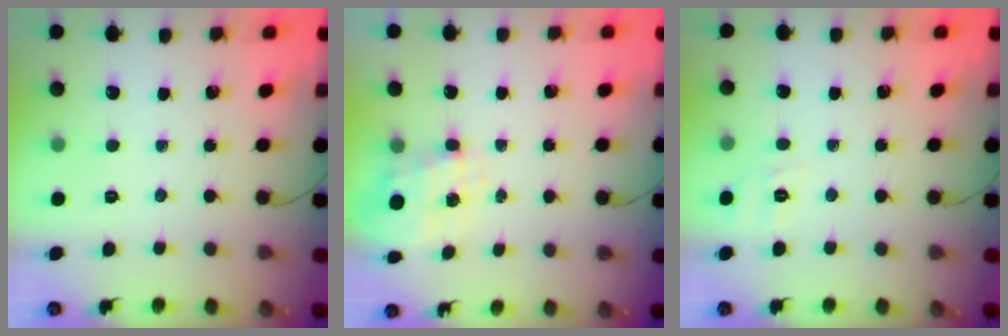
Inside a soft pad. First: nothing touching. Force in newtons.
{"total": 7.1, "press": 7.0, "slide": 0.8}
{"total": 1.9, "press": 0.4, "slide": 1.9}